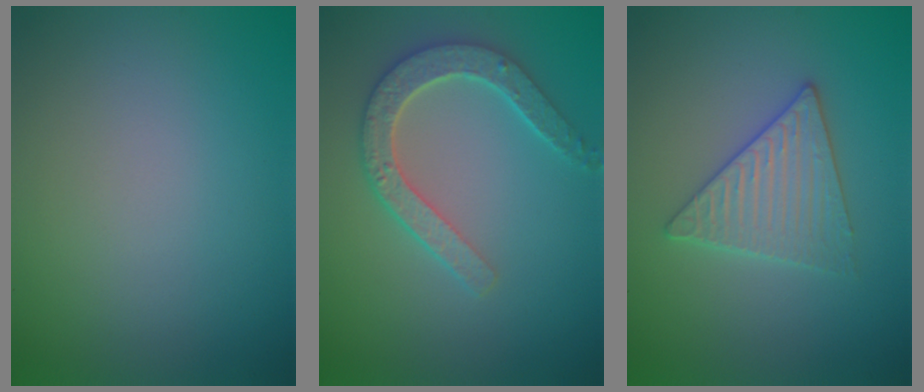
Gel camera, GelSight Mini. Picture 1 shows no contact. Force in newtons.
{"total": 4.4, "press": 3.7, "slide": 2.5}
{"total": 3.5, "press": 3.4, "slide": 0.3}